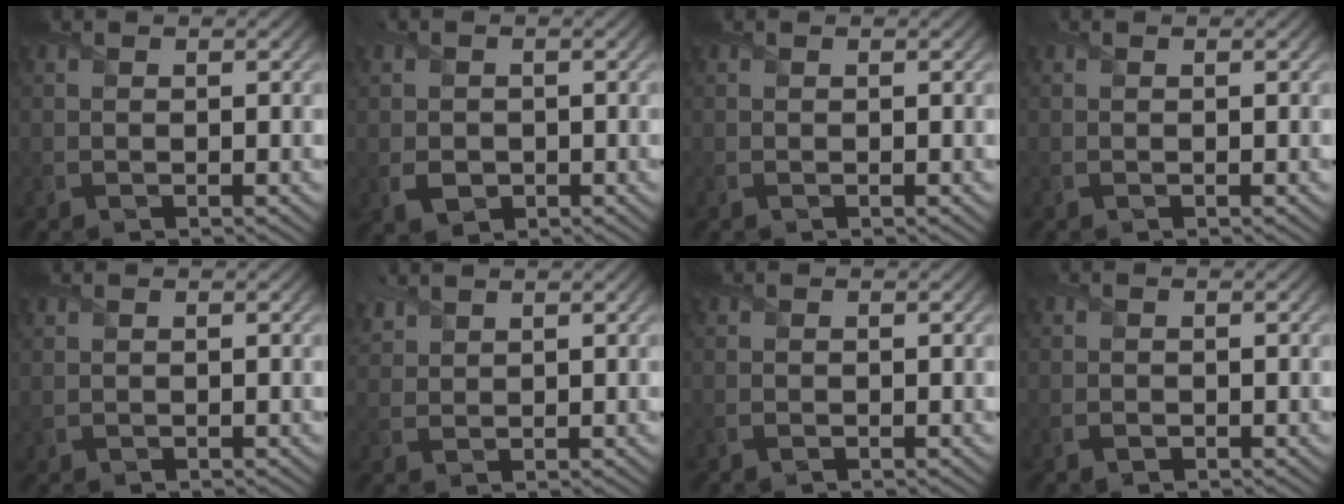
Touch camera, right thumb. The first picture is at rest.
{"total": 2.5, "force": [-0.5, 2.2, 1.1], "torque": [-0.025, -0.009, -0.009]}
{"total": 0.0}
{"total": 0.0}
{"total": 0.7, "force": [0.5, 0.3, 0.3], "torque": [-0.014, 0.001, 0.016]}
{"total": 2.9, "force": [2.6, 0.9, 1.0], "torque": [-0.030, 0.012, 0.060]}
{"total": 0.0}
{"total": 0.9, "force": [-0.4, 0.7, 0.4], "torque": [-0.005, -0.008, -0.008]}